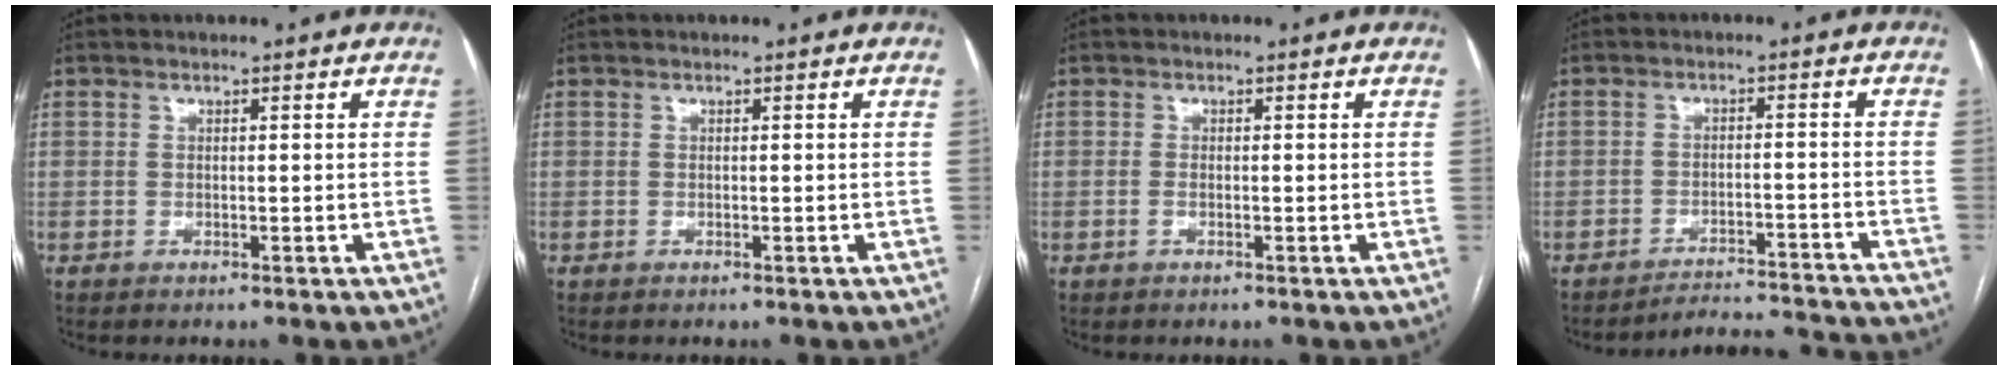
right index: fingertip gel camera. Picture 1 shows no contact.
{"total": 0.0}
{"total": 0.9, "force": [-0.4, 0.3, 0.7], "torque": [-0.016, 0.001, -0.007]}
{"total": 11.5, "force": [-11.4, -0.4, 0.9], "torque": [-0.003, 0.012, -0.153]}